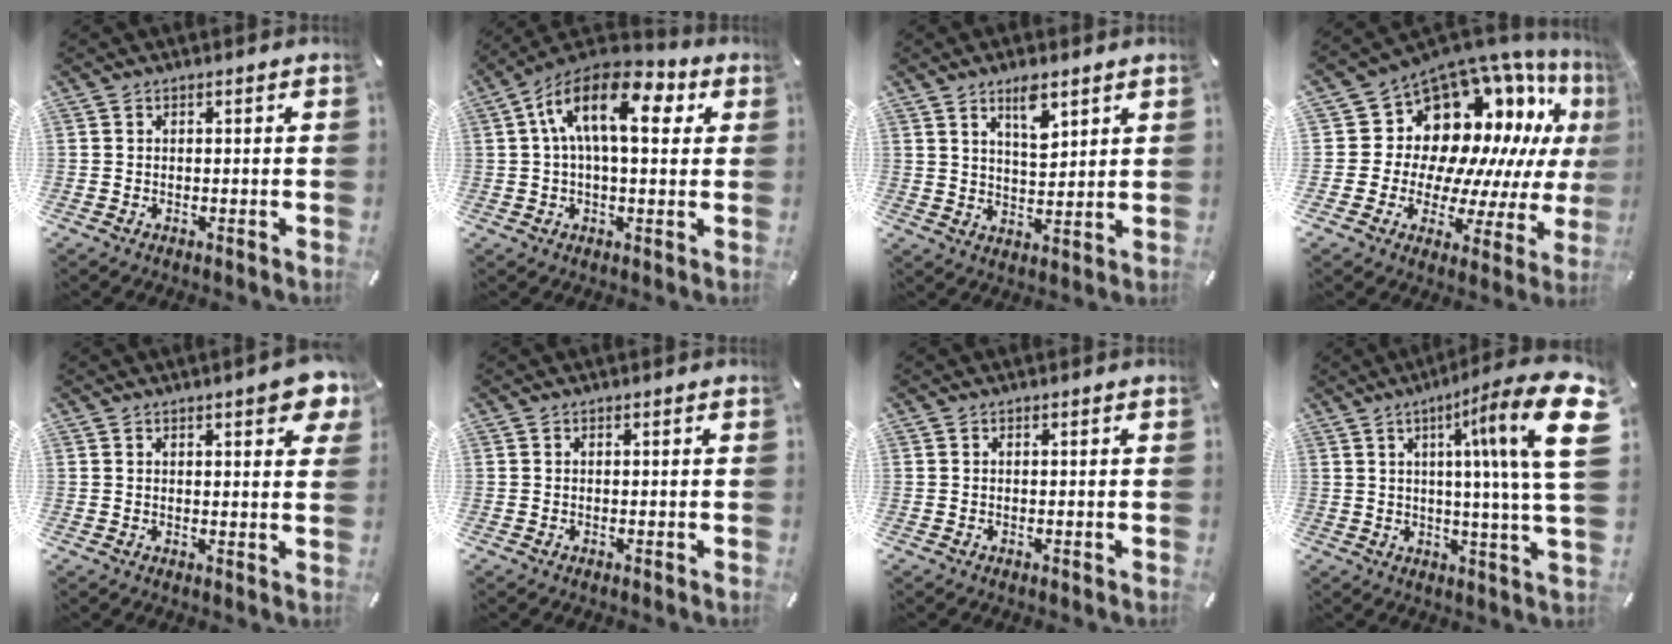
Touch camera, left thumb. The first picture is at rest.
{"total": 15.6, "force": [4.4, 7.7, 12.9], "torque": [-0.229, -0.007, 0.071]}
{"total": 6.8, "force": [4.6, 2.8, 4.2], "torque": [-0.053, -0.026, 0.074]}
{"total": 16.7, "force": [8.9, 12.0, 7.5], "torque": [-0.103, -0.104, 0.175]}
{"total": 6.0, "force": [3.2, 1.9, 4.7], "torque": [-0.061, -0.015, 0.052]}
{"total": 0.0}
{"total": 0.0}
{"total": 22.2, "force": [6.2, 2.1, 21.2], "torque": [-0.303, -0.044, 0.077]}